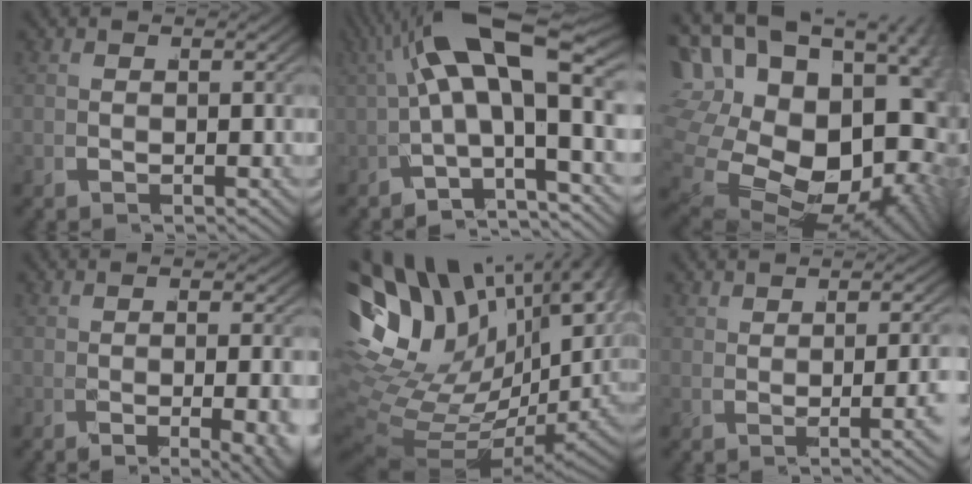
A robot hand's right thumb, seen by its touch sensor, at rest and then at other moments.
{"total": 8.5, "force": [1.0, 3.6, 7.6], "torque": [-0.134, 0.020, 0.002]}
{"total": 23.3, "force": [-1.9, 16.5, 16.3], "torque": [-0.298, -0.053, -0.008]}
{"total": 3.8, "force": [-1.3, 0.9, 3.5], "torque": [-0.063, -0.014, -0.013]}
{"total": 16.1, "force": [1.3, 10.3, 12.3], "torque": [-0.262, -0.030, 0.042]}
{"total": 1.1, "force": [0.5, -0.6, 0.8], "torque": [-0.008, -0.001, 0.012]}